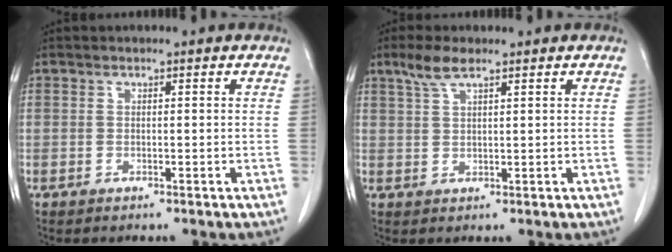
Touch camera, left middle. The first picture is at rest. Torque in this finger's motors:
{"motor_torque": [0.66, -0.58, 0.02, 0.03]}